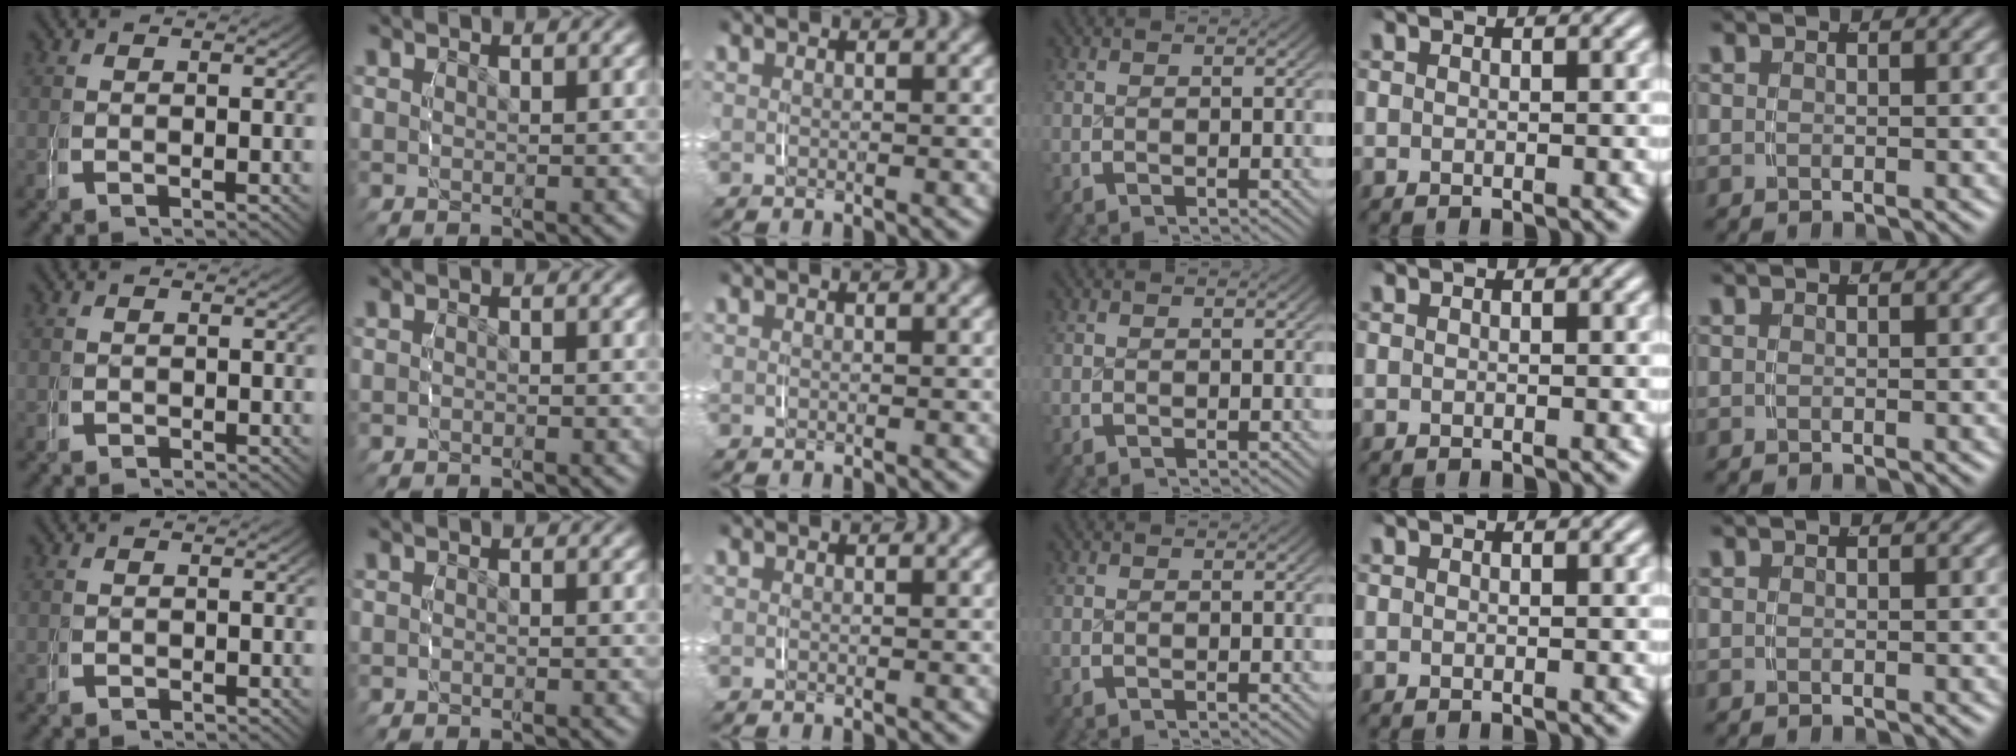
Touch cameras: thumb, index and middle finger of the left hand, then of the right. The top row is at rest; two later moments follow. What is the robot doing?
{"motion": "grasp_and_lifting", "object": "keyboard"}